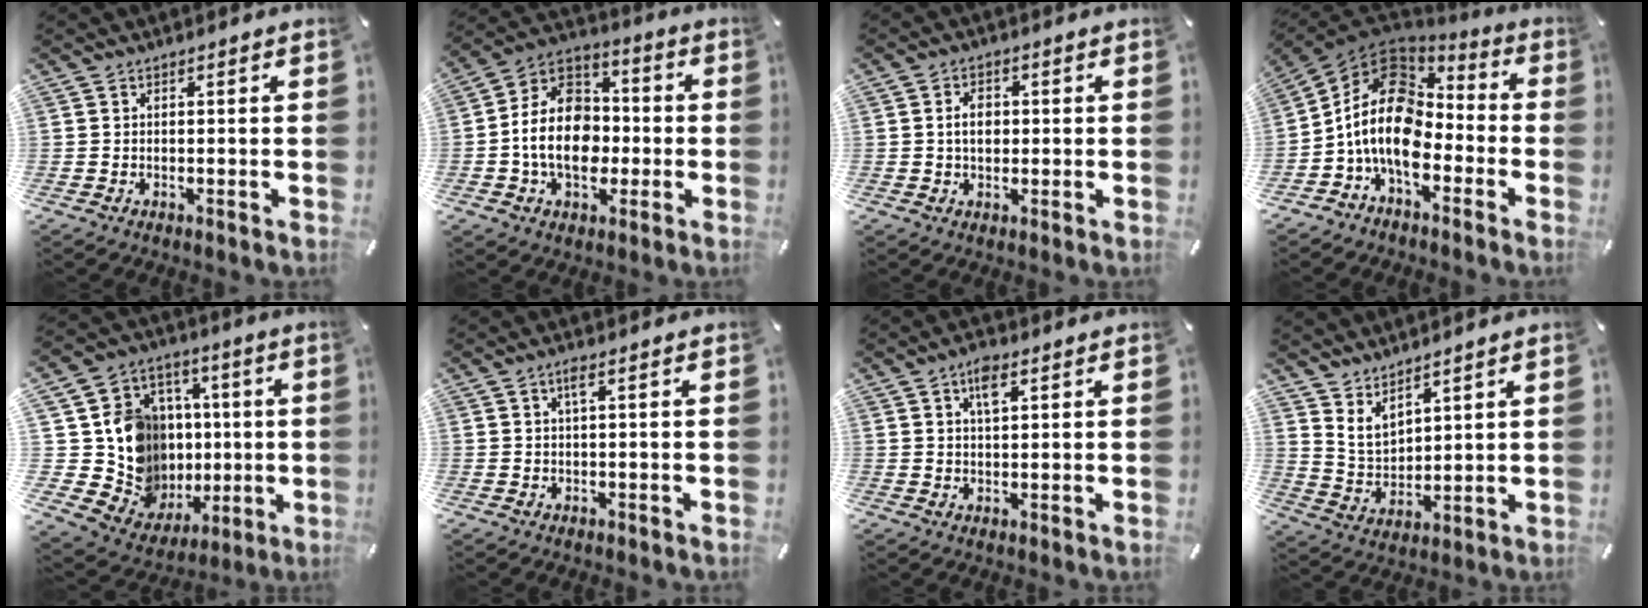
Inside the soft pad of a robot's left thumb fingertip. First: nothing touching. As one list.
[{"total": 15.1, "force": [-3.4, 11.6, 9.0], "torque": [-0.177, 0.025, -0.061]}, {"total": 4.7, "force": [0.2, 3.3, 3.3], "torque": [-0.058, -0.001, -0.003]}, {"total": 16.2, "force": [-3.6, 11.1, 11.2], "torque": [-0.252, 0.017, -0.068]}, {"total": 17.3, "force": [1.4, 15.6, 7.4], "torque": [-0.155, -0.034, 0.056]}, {"total": 2.3, "force": [0.7, 0.3, 2.2], "torque": [-0.045, 0.003, 0.011]}, {"total": 4.8, "force": [2.4, 2.0, 3.7], "torque": [-0.064, 0.000, 0.039]}, {"total": 6.2, "force": [5.2, 3.0, 1.4], "torque": [-0.047, -0.027, 0.099]}]